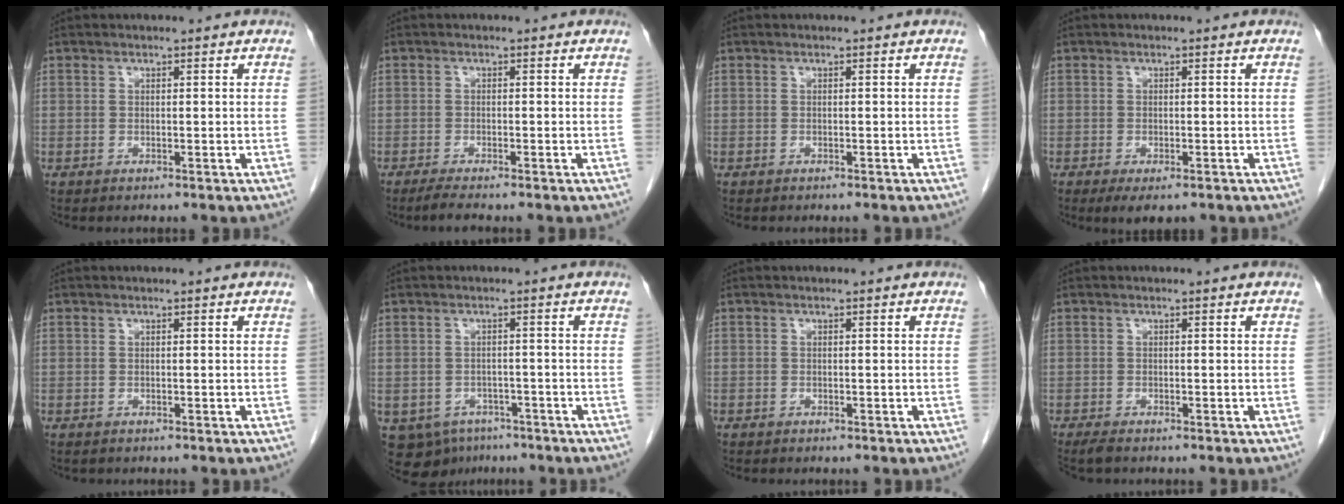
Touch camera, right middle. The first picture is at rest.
{"total": 2.3, "force": [-1.9, -0.1, 1.2], "torque": [-0.031, -0.007, -0.037]}
{"total": 0.8, "force": [-0.7, 0.2, 0.3], "torque": [-0.008, -0.001, -0.008]}
{"total": 3.8, "force": [-2.5, 1.5, 2.4], "torque": [-0.030, -0.006, -0.033]}
{"total": 0.0}
{"total": 9.1, "force": [-5.3, 6.9, 2.8], "torque": [-0.065, 0.000, -0.066]}
{"total": 0.6, "force": [-0.4, 0.4, 0.0], "torque": [-0.009, 0.002, -0.009]}
{"total": 2.5, "force": [-2.1, 0.6, 1.3], "torque": [-0.026, -0.008, -0.033]}